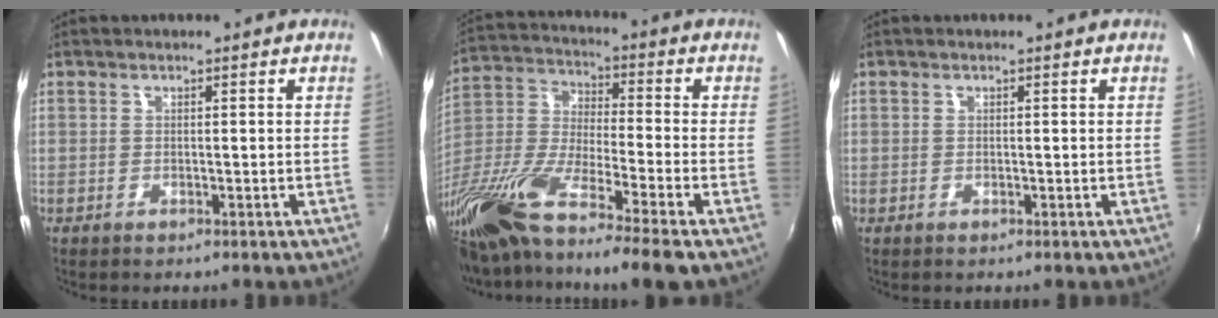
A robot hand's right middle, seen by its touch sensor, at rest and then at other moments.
{"total": 22.4, "force": [-15.7, 1.9, 15.9], "torque": [-0.287, -0.058, -0.290]}
{"total": 0.6, "force": [-0.1, 0.6, -0.1], "torque": [0.002, 0.000, -0.002]}